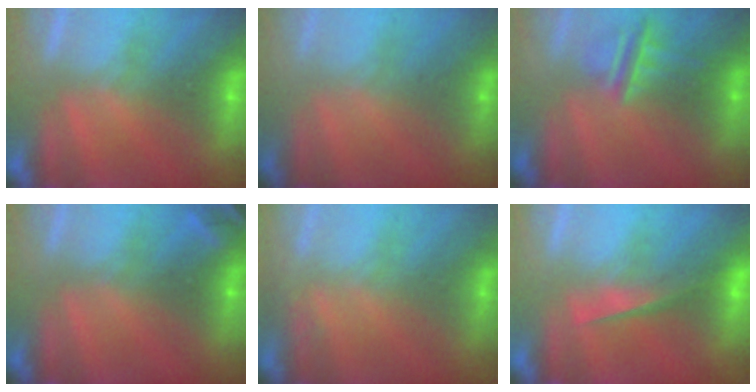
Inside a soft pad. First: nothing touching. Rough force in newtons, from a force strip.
{"total": 1.8}
{"total": 2.8}
{"total": 2.0}
{"total": 2.6}
{"total": 4.5}